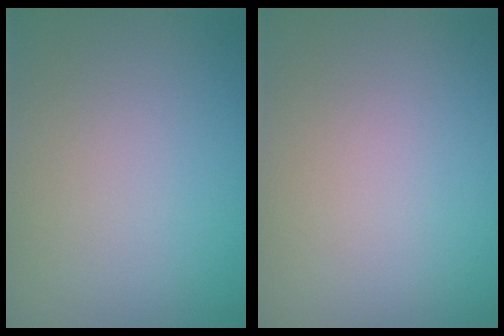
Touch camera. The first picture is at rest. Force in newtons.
{"total": 0.0}